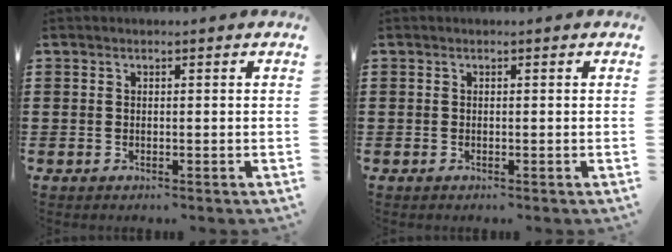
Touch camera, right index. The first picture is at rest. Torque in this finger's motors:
{"motor_torque": [-0.53, 1.60, 0.00, -0.01]}